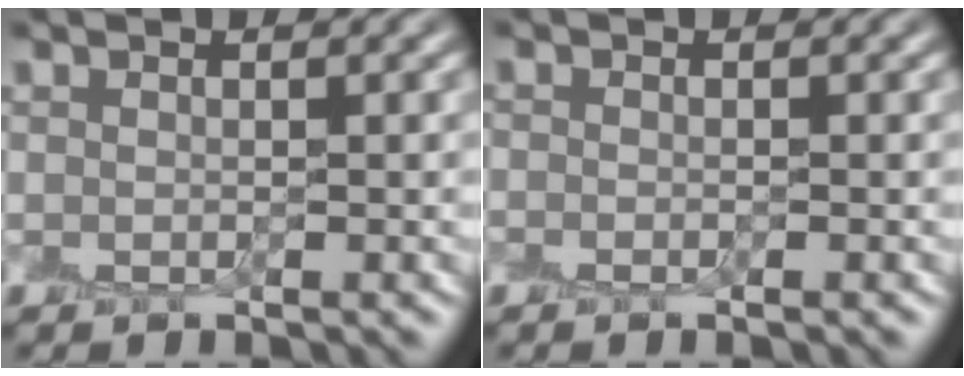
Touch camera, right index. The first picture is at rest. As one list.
[{"total": 0.6, "force": [-0.5, -0.2, -0.3], "torque": [0.011, 0.005, -0.008]}]